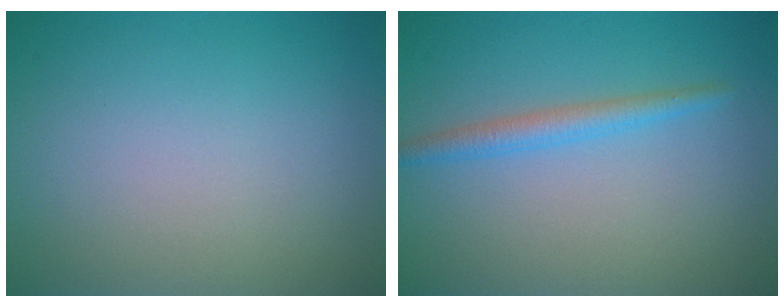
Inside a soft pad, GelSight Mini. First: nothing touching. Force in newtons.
{"total": 2.1, "press": 2.0, "slide": 0.2}